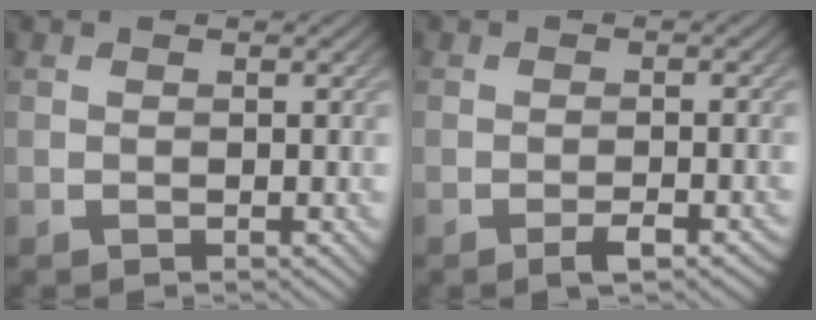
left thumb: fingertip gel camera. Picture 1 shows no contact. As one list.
[{"total": 2.3, "force": [-1.4, 0.4, 1.8], "torque": [-0.028, 0.002, -0.023]}]